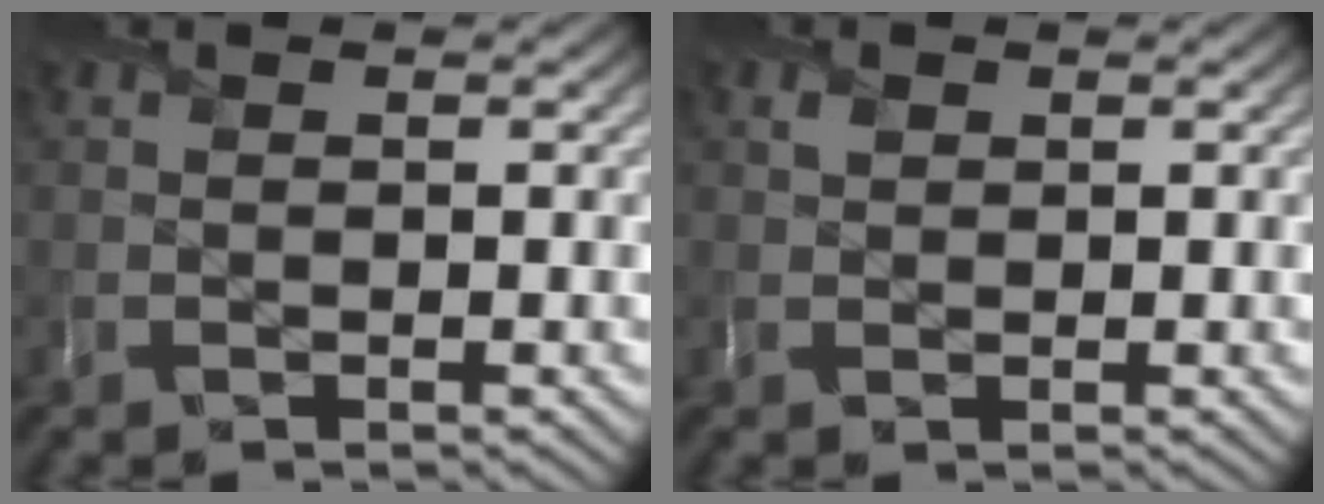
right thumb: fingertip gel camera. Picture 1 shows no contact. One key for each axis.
{"total": 0.9, "fx": 0.5, "fy": 0.8, "fz": 0.1, "tx": -0.003, "ty": -0.002, "tz": 0.010}